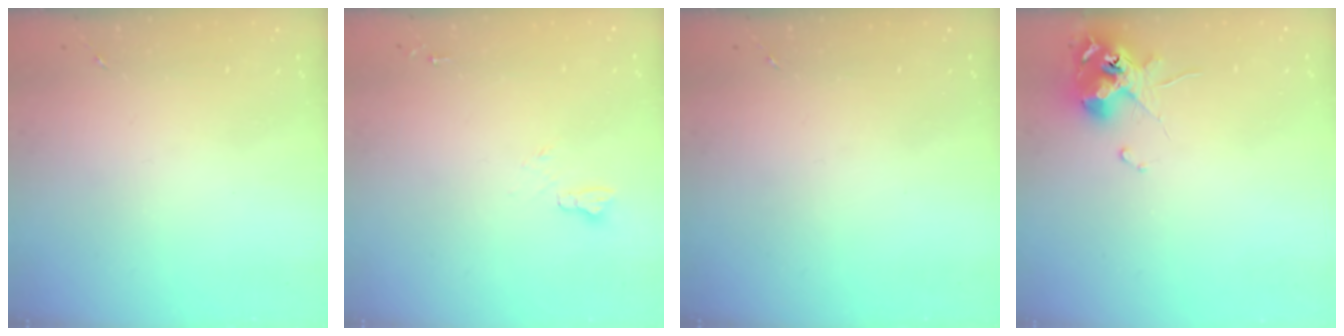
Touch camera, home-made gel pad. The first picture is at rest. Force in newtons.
{"total": 4.8, "press": 4.8, "slide": 0.6}
{"total": 0.0}
{"total": 11.8, "press": 11.7, "slide": 1.1}